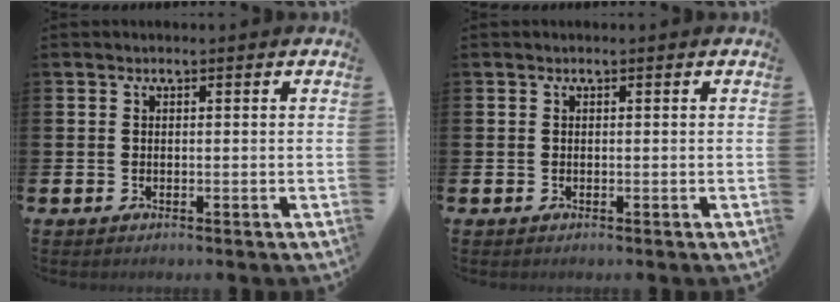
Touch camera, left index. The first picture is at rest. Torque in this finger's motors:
{"motor_torque": [0.00, 0.00, 0.00, 0.00]}